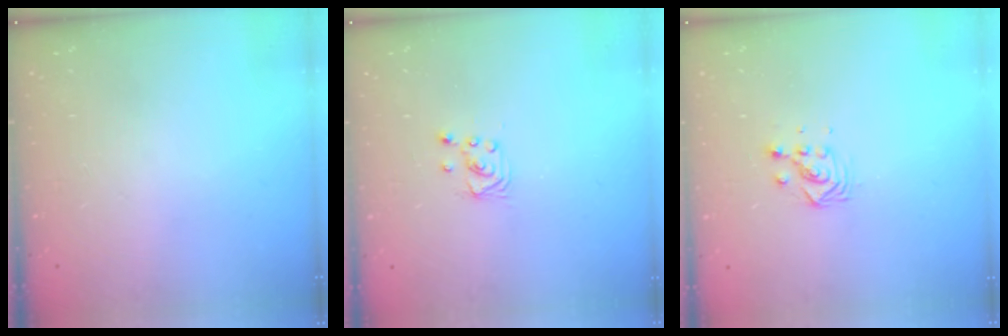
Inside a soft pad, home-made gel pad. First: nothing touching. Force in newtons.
{"total": 2.5, "press": 2.5, "slide": 0.2}
{"total": 3.4, "press": 3.4, "slide": 0.2}